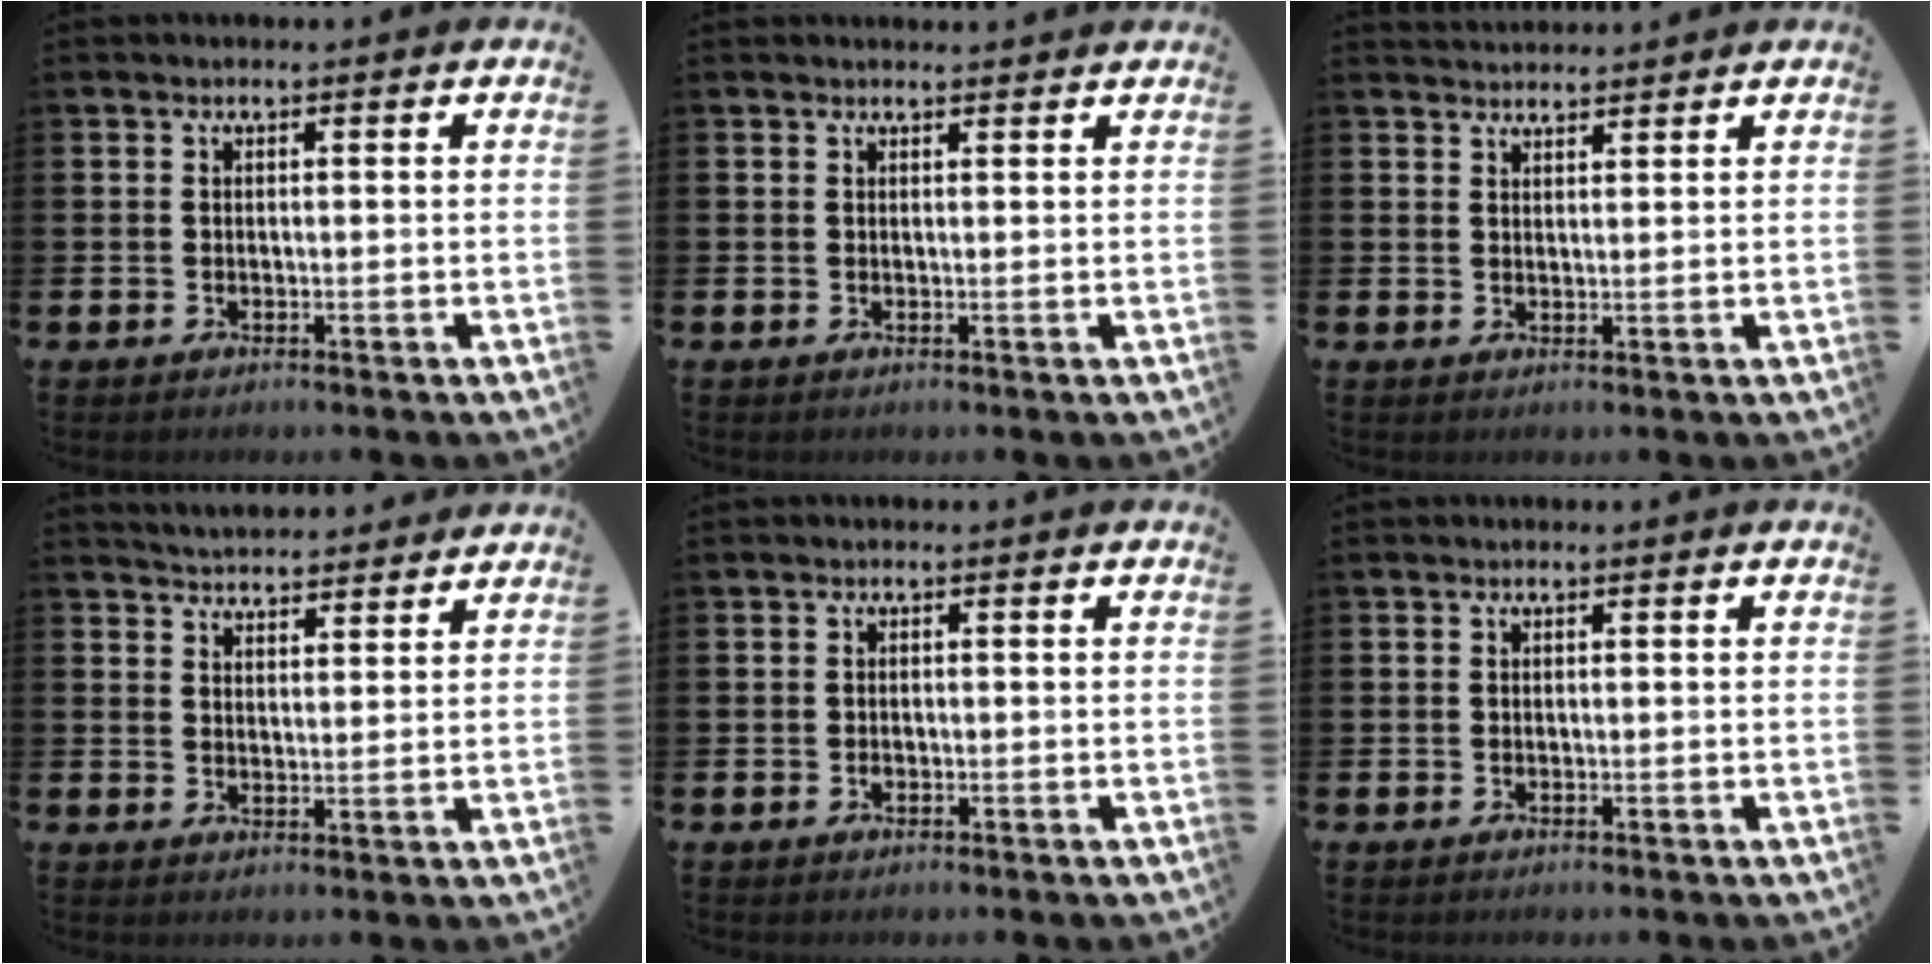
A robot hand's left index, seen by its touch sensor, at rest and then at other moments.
{"total": 0.5, "force": [0.5, -0.1, 0.0], "torque": [0.011, -0.003, 0.008]}
{"total": 2.1, "force": [2.1, 0.3, -0.1], "torque": [0.008, -0.012, 0.036]}
{"total": 4.4, "force": [4.4, 0.4, -0.2], "torque": [-0.005, -0.027, 0.080]}
{"total": 0.6, "force": [-0.2, 0.5, 0.3], "torque": [-0.012, 0.004, -0.004]}
{"total": 0.0}